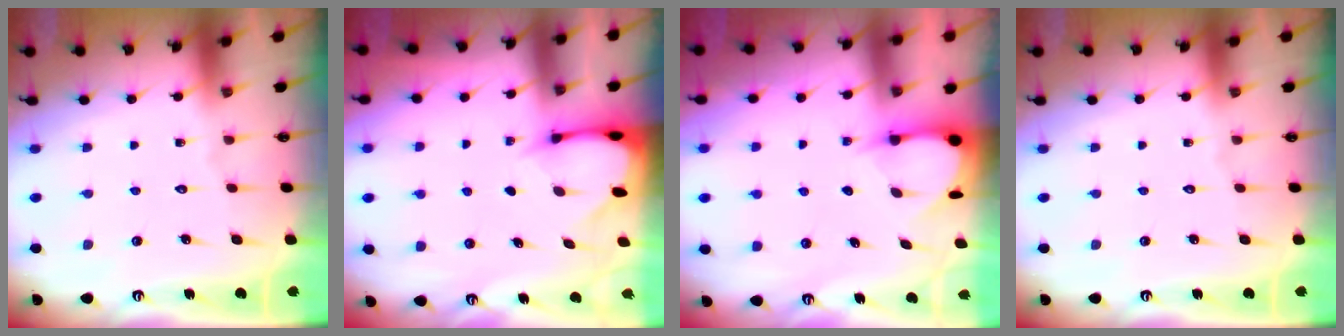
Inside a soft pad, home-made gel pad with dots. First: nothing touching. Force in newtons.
{"total": 2.7, "press": 2.7, "slide": 0.4}
{"total": 3.6, "press": 3.5, "slide": 0.3}
{"total": 0.0}